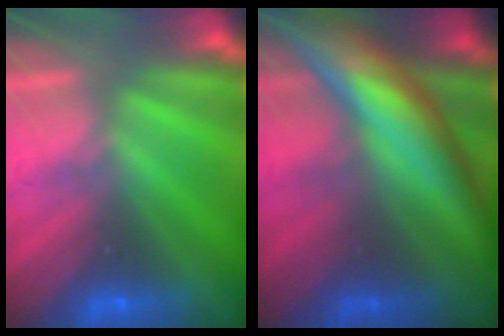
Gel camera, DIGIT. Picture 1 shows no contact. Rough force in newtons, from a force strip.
{"total": 5.6}